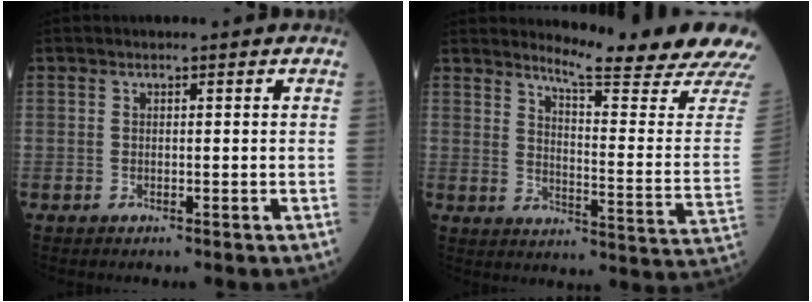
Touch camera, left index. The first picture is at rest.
{"total": 17.5, "force": [16.2, -1.9, 6.4], "torque": [-0.102, -0.117, 0.197]}